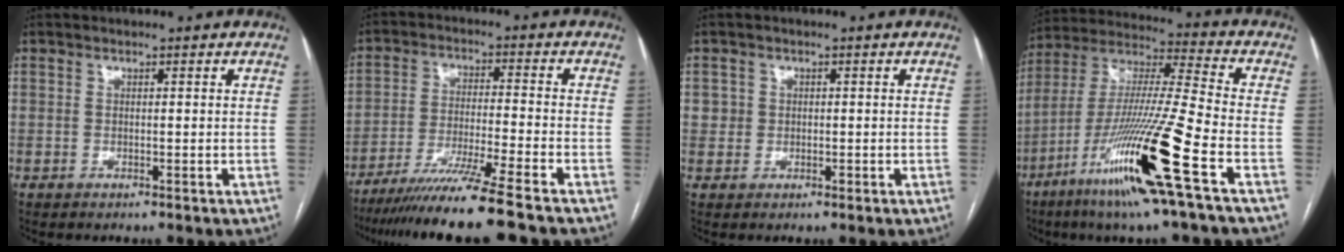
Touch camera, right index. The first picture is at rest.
{"total": 13.8, "force": [-11.2, -2.2, 7.8], "torque": [-0.120, -0.039, -0.185]}
{"total": 1.9, "force": [0.2, 1.9, 0.2], "torque": [0.005, 0.008, 0.004]}
{"total": 20.4, "force": [-9.4, -0.9, 18.0], "torque": [-0.376, -0.043, -0.184]}